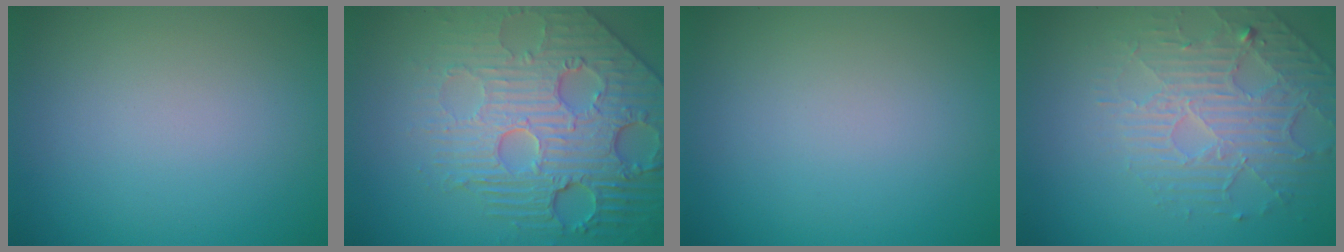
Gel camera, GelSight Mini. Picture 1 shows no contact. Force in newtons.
{"total": 7.8, "press": 6.1, "slide": 4.9}
{"total": 0.0}
{"total": 4.7, "press": 3.4, "slide": 3.2}